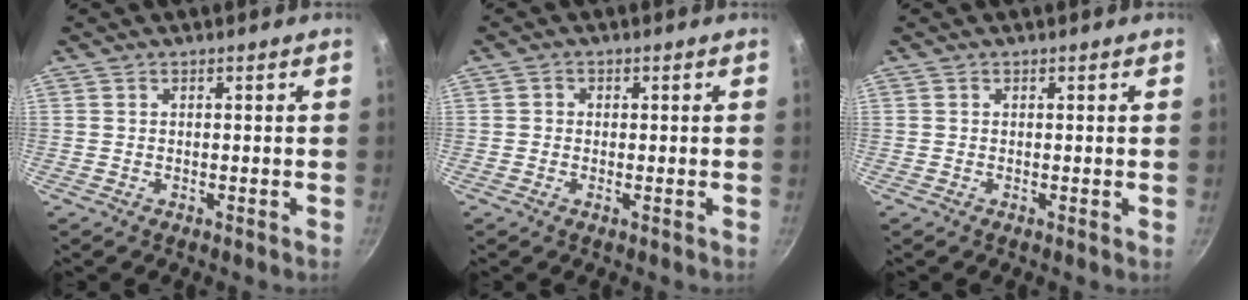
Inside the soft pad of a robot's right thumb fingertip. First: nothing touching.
{"total": 1.1, "force": [-0.1, 1.0, 0.6], "torque": [-0.011, 0.003, -0.006]}
{"total": 0.0}